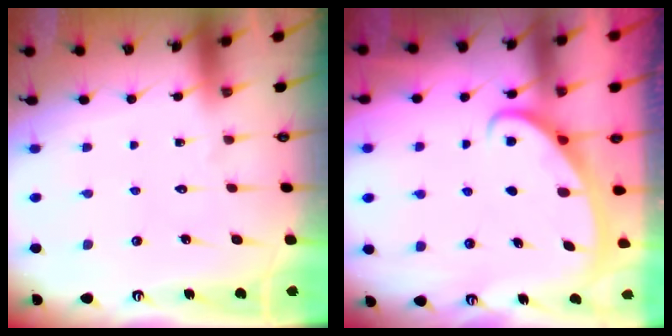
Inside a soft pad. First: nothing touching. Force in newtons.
{"total": 2.9, "press": 2.9, "slide": 0.3}